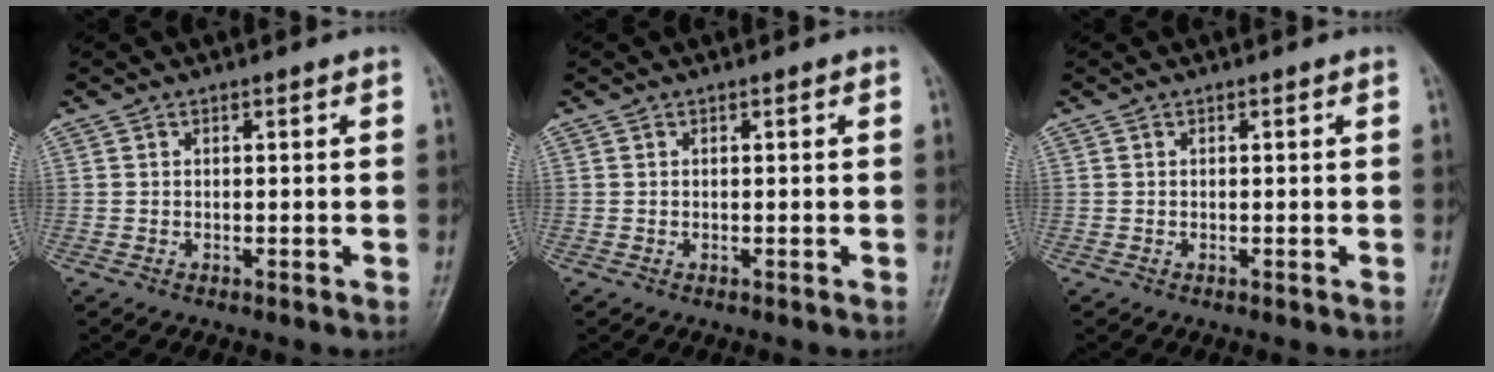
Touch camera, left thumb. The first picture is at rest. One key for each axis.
{"total": 0.0}
{"total": 0.0}